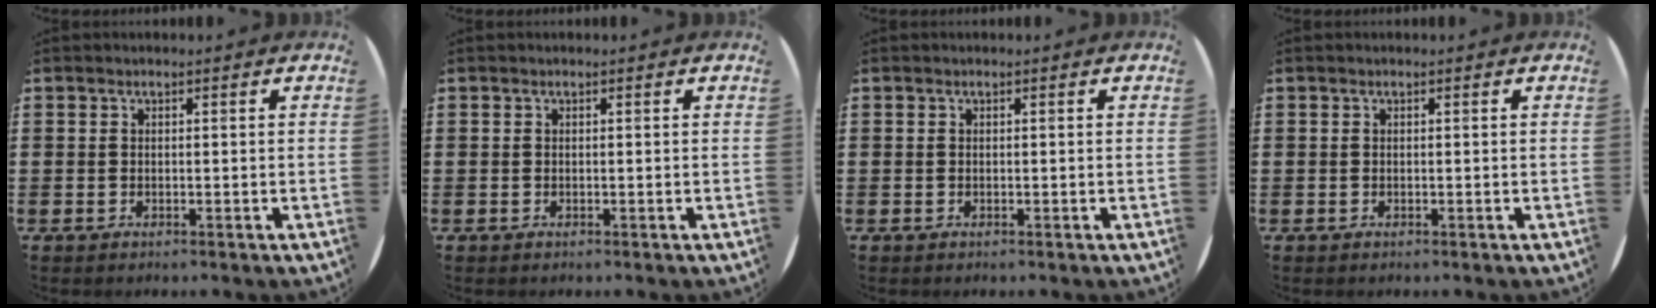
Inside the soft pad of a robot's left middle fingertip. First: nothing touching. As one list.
[{"total": 0.0}, {"total": 0.0}, {"total": 0.0}]